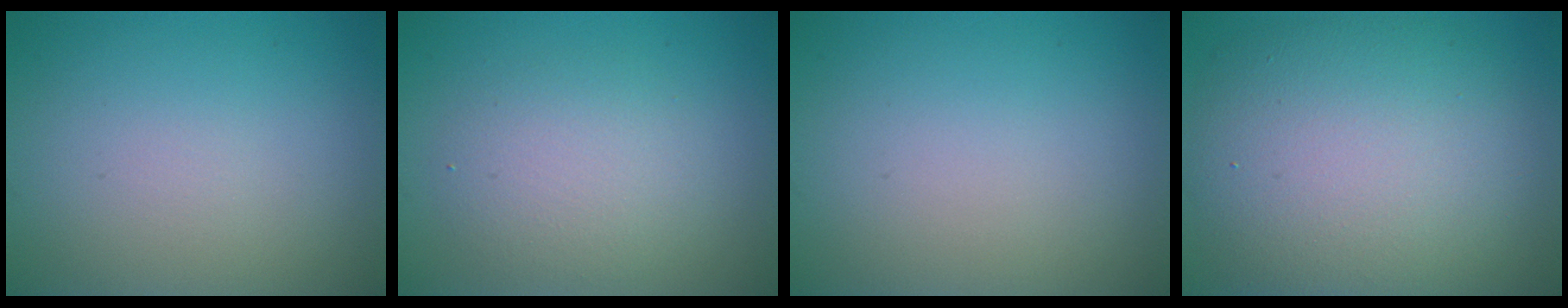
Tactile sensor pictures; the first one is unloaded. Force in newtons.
{"total": 2.0, "press": 2.0, "slide": 0.2}
{"total": 0.0}
{"total": 11.1, "press": 11.1, "slide": 0.8}